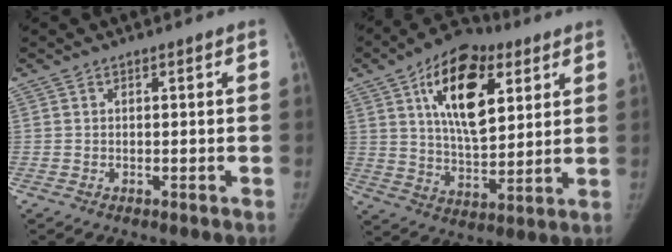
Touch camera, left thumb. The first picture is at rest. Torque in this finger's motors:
{"motor_torque": [1.17, 0.72, 2.05, -0.73, 0.49]}